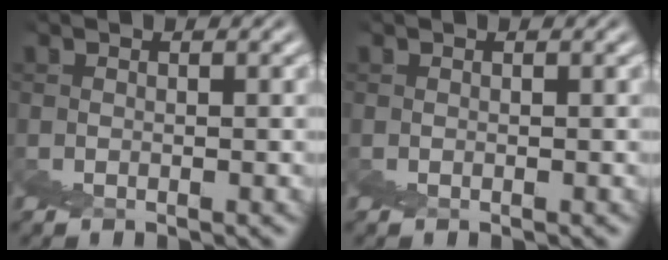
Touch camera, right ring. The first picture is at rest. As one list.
[{"total": 0.0}]